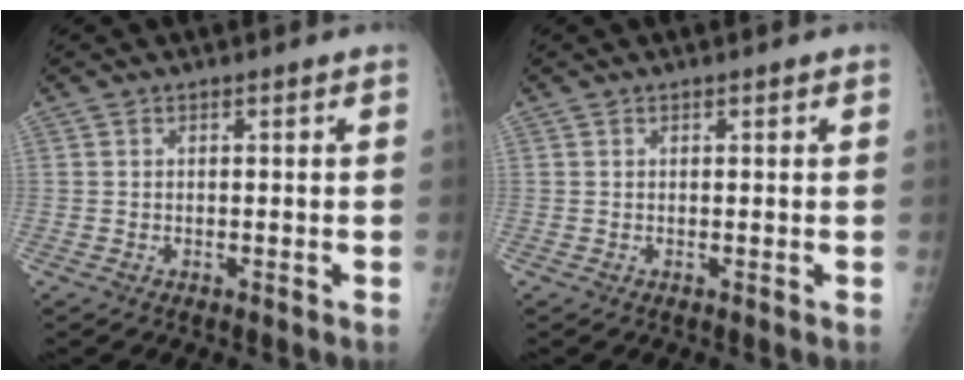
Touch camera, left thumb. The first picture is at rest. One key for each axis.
{"total": 0.5, "fx": 0.3, "fy": 0.0, "fz": 0.4, "tx": -0.006, "ty": 0.000, "tz": 0.005}